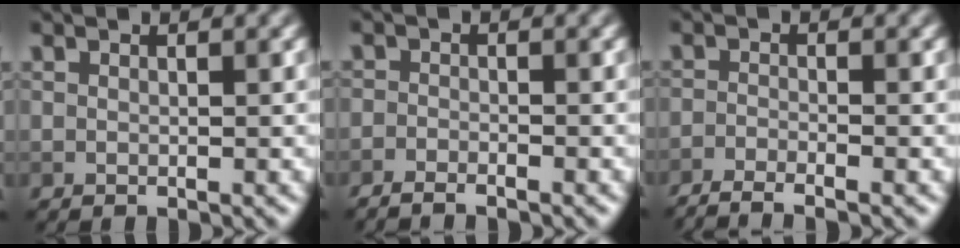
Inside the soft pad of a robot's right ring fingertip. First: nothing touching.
{"total": 2.2, "force": [-1.9, 0.5, 0.9], "torque": [-0.016, 0.002, -0.034]}
{"total": 3.9, "force": [-3.1, 0.7, 2.2], "torque": [-0.039, -0.008, -0.061]}